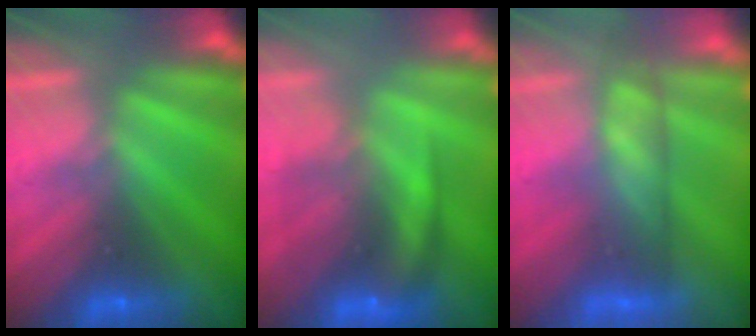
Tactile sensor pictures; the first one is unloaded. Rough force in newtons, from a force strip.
{"total": 10.8}
{"total": 3.8}